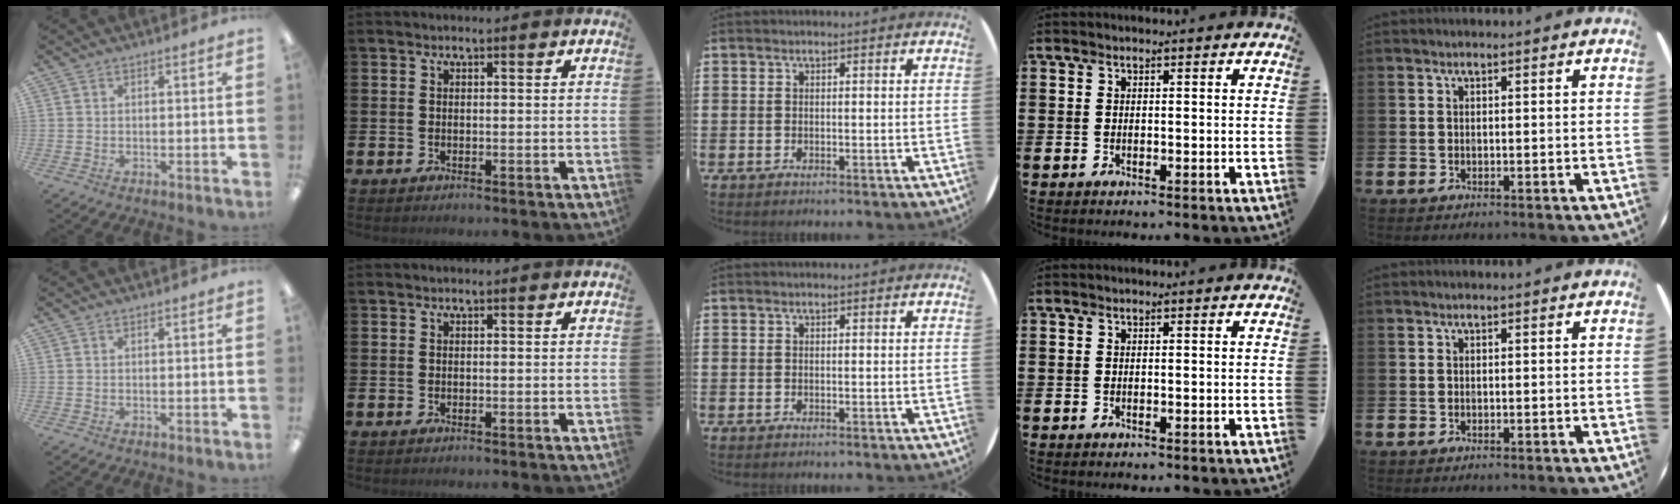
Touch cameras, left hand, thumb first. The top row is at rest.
{}